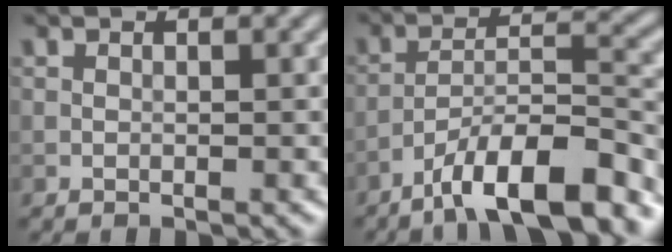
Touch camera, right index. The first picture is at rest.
{"total": 10.5, "force": [-7.6, 2.5, 6.9], "torque": [-0.106, 0.015, -0.136]}